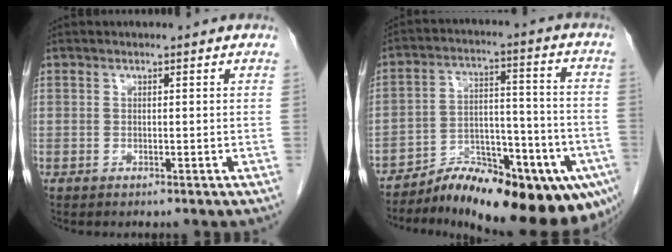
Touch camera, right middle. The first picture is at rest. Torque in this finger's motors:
{"motor_torque": [1.10, -1.04, 0.72, 0.07]}